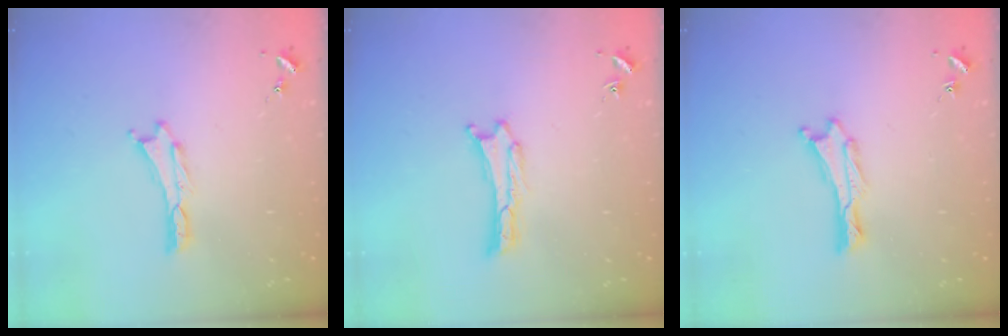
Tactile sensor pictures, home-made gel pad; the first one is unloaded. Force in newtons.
{"total": 0.9, "press": 0.9, "slide": 0.0}
{"total": 0.6, "press": 0.6, "slide": 0.2}